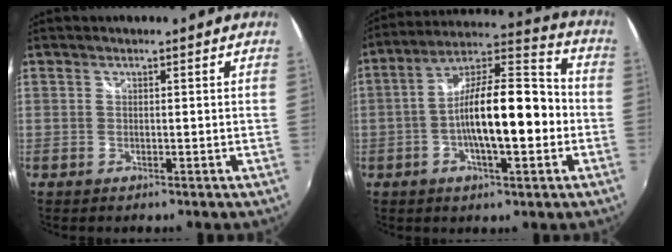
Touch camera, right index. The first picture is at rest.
{"total": 16.4, "force": [-2.9, 5.1, 15.3], "torque": [-0.266, 0.022, -0.052]}